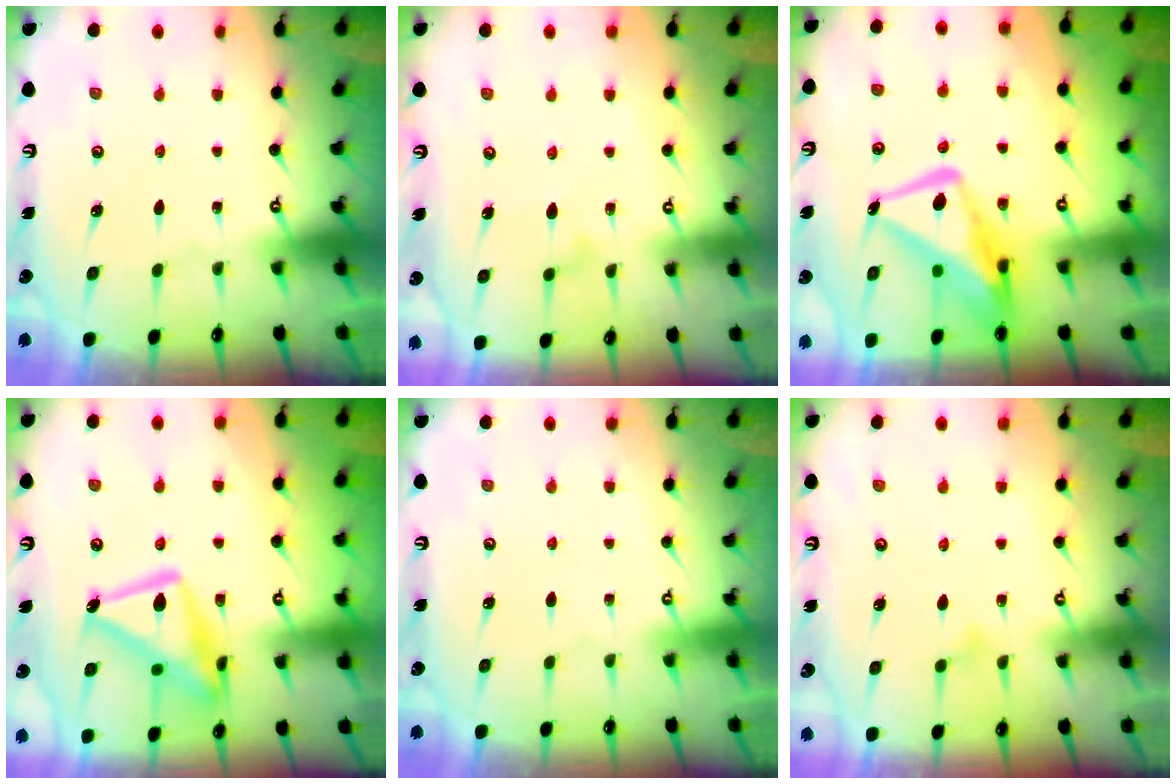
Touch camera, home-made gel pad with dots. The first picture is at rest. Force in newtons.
{"total": 7.5, "press": 7.4, "slide": 0.5}
{"total": 14.9, "press": 14.8, "slide": 1.7}
{"total": 17.9, "press": 17.9, "slide": 1.1}
{"total": 4.0, "press": 4.0, "slide": 0.2}
{"total": 4.7, "press": 4.7, "slide": 0.5}